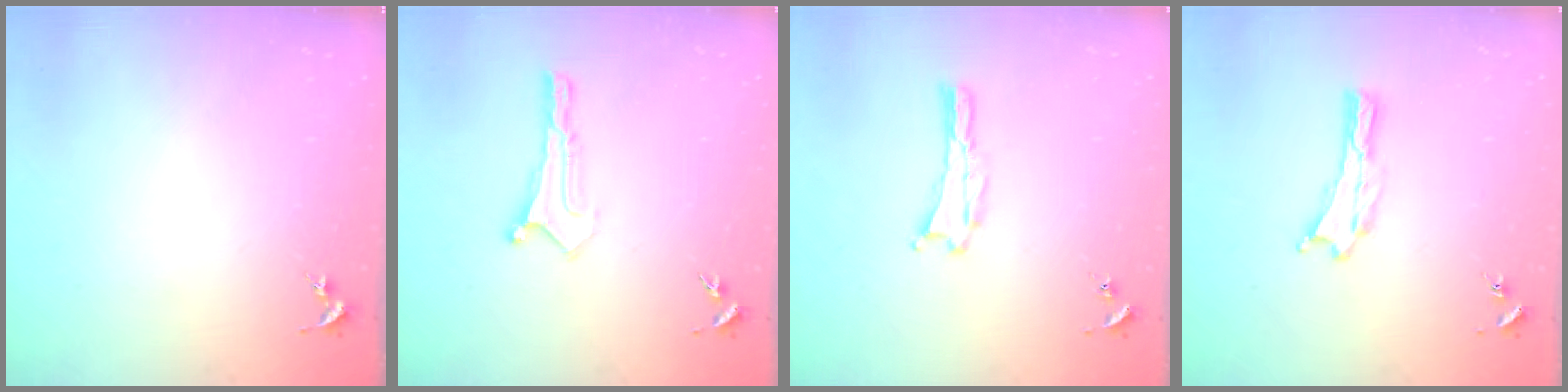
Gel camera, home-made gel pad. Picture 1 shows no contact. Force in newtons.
{"total": 0.0}
{"total": 0.0}
{"total": 0.0}